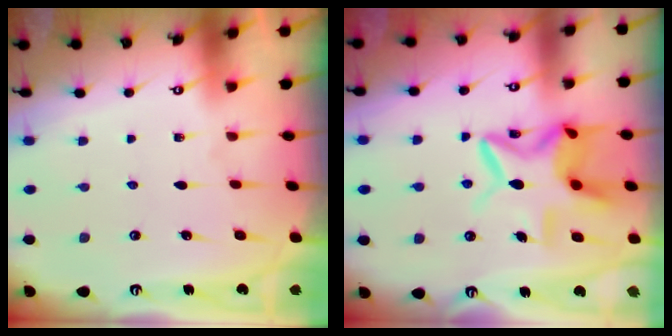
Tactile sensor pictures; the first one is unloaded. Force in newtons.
{"total": 13.0, "press": 13.0, "slide": 1.2}